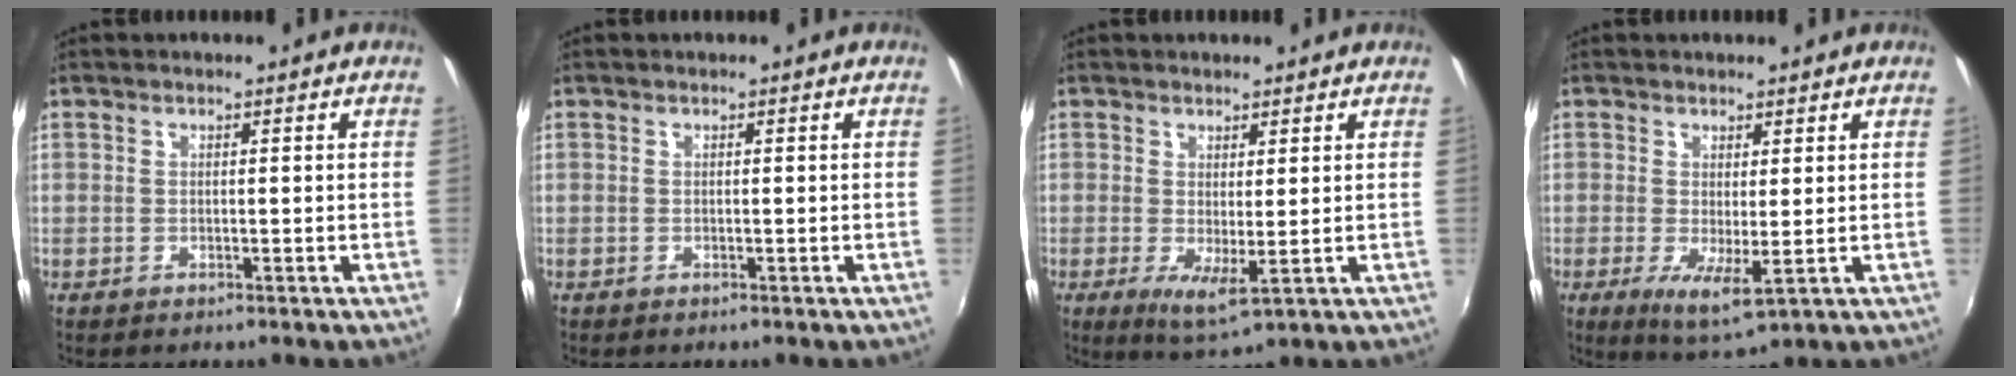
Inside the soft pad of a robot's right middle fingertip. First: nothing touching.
{"total": 0.0}
{"total": 4.4, "force": [0.4, 0.8, 4.3], "torque": [-0.072, -0.012, 0.011]}
{"total": 5.2, "force": [-0.3, 1.1, 5.0], "torque": [-0.088, -0.016, 0.000]}